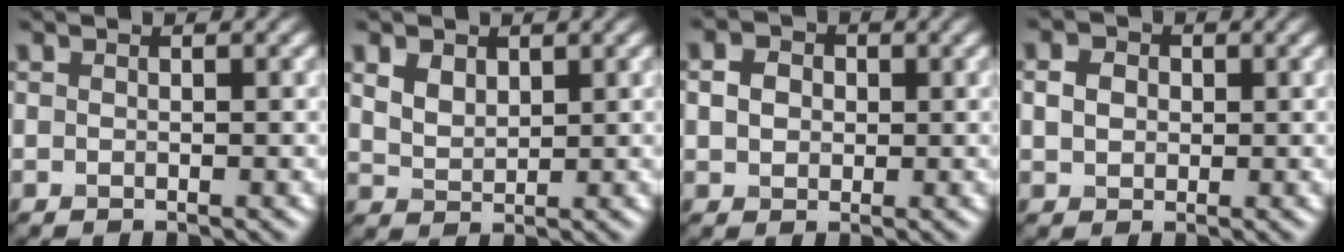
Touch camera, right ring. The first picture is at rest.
{"total": 2.3, "force": [1.3, 1.5, 1.2], "torque": [-0.028, -0.003, 0.027]}
{"total": 2.4, "force": [0.2, 2.0, 1.3], "torque": [-0.024, 0.001, 0.001]}
{"total": 2.1, "force": [0.2, 1.8, 1.1], "torque": [-0.022, 0.001, 0.002]}